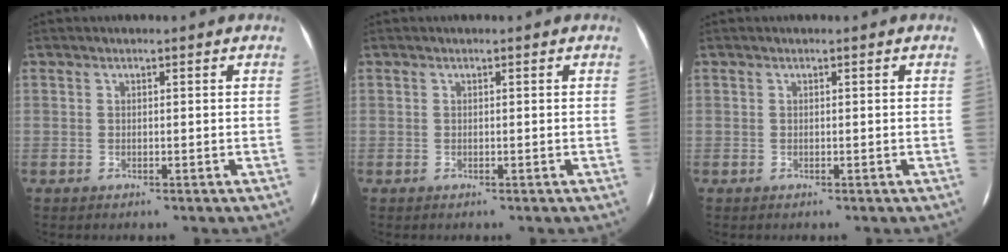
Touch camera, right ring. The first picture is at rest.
{"total": 0.0}
{"total": 0.0}